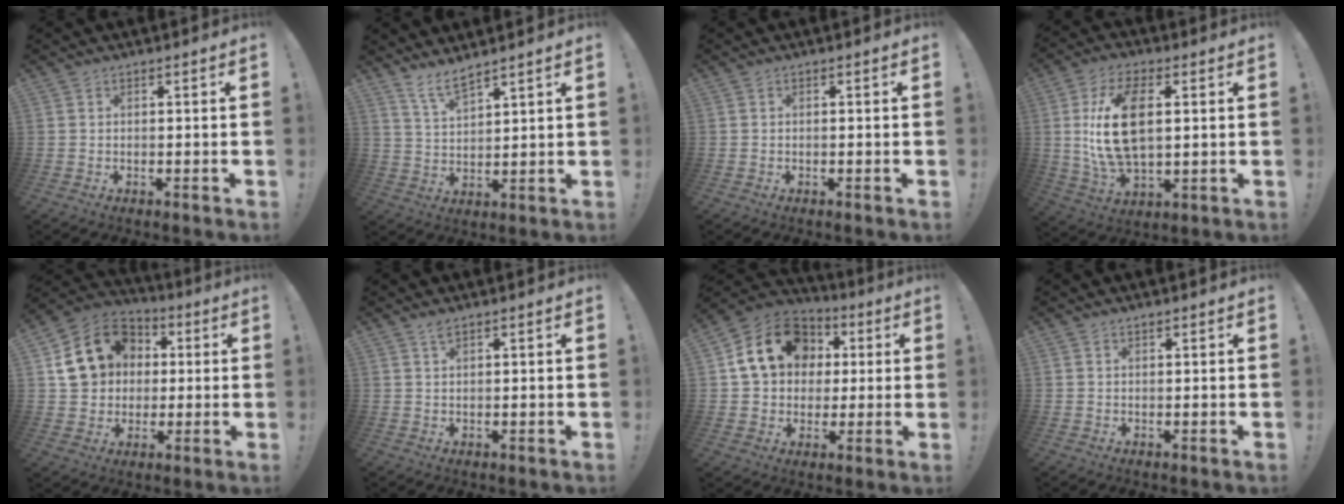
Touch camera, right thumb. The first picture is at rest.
{"total": 6.6, "force": [5.5, 1.3, 3.3], "torque": [-0.070, -0.028, 0.101]}
{"total": 0.0}
{"total": 16.6, "force": [2.4, 9.0, 13.7], "torque": [-0.264, -0.004, 0.041]}
{"total": 16.1, "force": [3.8, 13.8, 7.3], "torque": [-0.103, 0.006, 0.091]}
{"total": 1.6, "force": [1.3, 0.3, 0.9], "torque": [-0.012, -0.003, 0.021]}
{"total": 17.9, "force": [5.3, 14.5, 9.1], "torque": [-0.130, -0.005, 0.113]}
{"total": 0.6, "force": [0.6, 0.1, 0.2], "torque": [-0.004, 0.000, 0.011]}